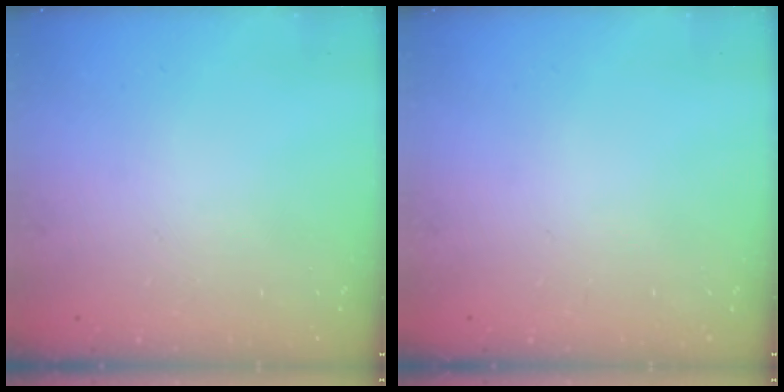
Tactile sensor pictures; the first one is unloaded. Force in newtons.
{"total": 0.0}